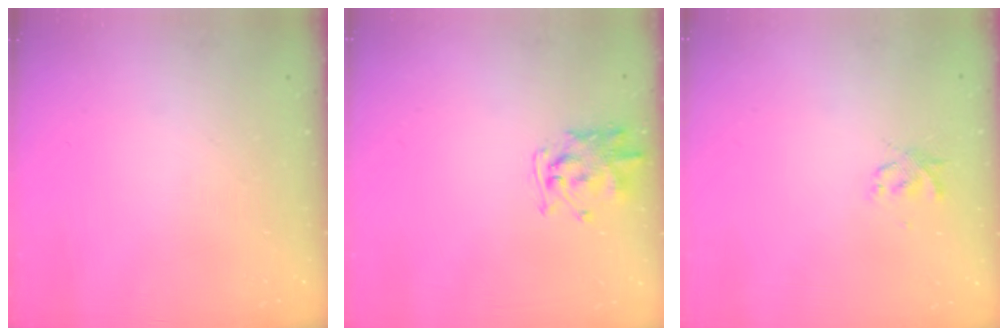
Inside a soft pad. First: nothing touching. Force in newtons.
{"total": 1.7, "press": 1.6, "slide": 0.1}
{"total": 2.2, "press": 2.2, "slide": 0.3}